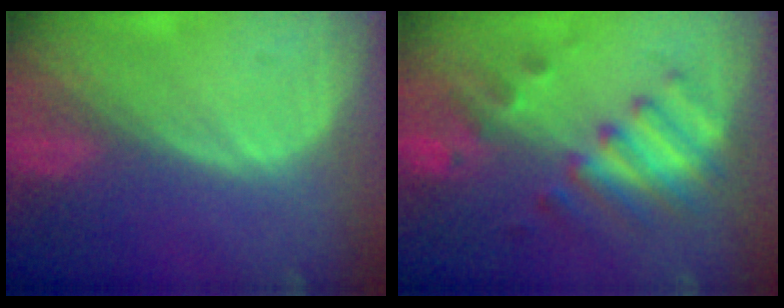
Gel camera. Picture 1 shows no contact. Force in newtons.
{"total": 7.5, "press": 7.4, "slide": 1.1}